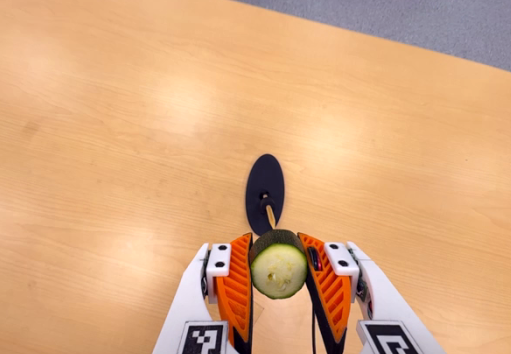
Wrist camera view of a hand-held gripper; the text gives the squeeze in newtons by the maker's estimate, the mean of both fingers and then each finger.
{"total": 10.9, "left": 10.0, "right": 11.9}